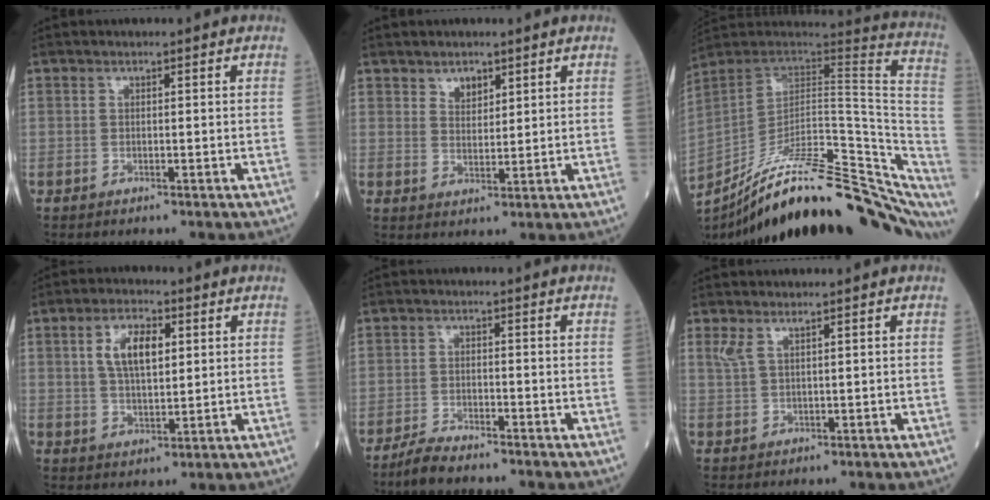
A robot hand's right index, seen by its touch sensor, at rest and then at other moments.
{"total": 2.8, "force": [1.9, 1.6, 1.3], "torque": [-0.023, -0.003, 0.038]}
{"total": 33.2, "force": [-25.6, 8.3, 19.5], "torque": [-0.222, -0.008, -0.357]}
{"total": 7.3, "force": [2.1, 3.1, 6.3], "torque": [-0.121, 0.011, 0.042]}
{"total": 3.4, "force": [-3.1, 0.1, 1.3], "torque": [-0.032, -0.010, -0.061]}
{"total": 2.0, "force": [1.3, 0.4, 1.4], "torque": [-0.041, 0.010, 0.035]}